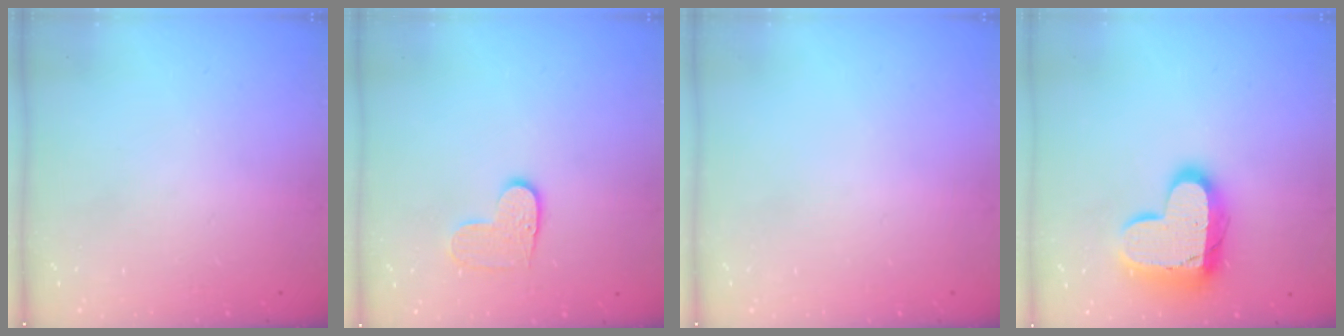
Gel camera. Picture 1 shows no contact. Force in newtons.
{"total": 6.1, "press": 6.1, "slide": 0.4}
{"total": 0.0}
{"total": 16.8, "press": 16.7, "slide": 1.4}